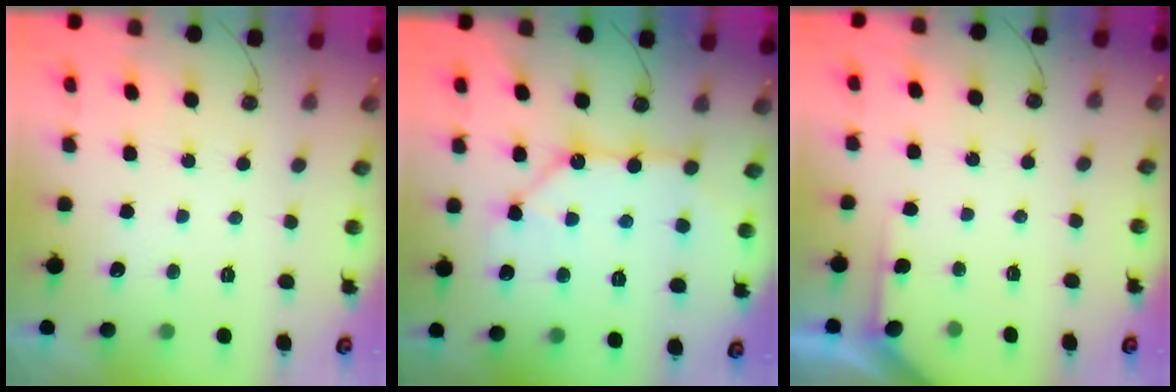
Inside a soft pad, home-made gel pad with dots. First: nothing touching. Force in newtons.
{"total": 12.5, "press": 12.5, "slide": 0.9}
{"total": 2.9, "press": 2.9, "slide": 0.2}